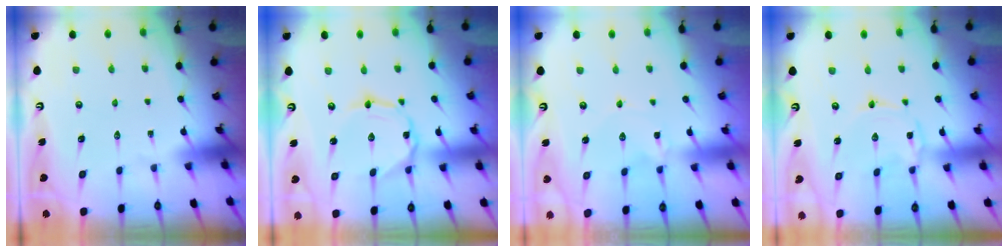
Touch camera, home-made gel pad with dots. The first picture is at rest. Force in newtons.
{"total": 1.7, "press": 1.7, "slide": 0.3}
{"total": 0.0}
{"total": 1.0, "press": 1.0, "slide": 0.2}